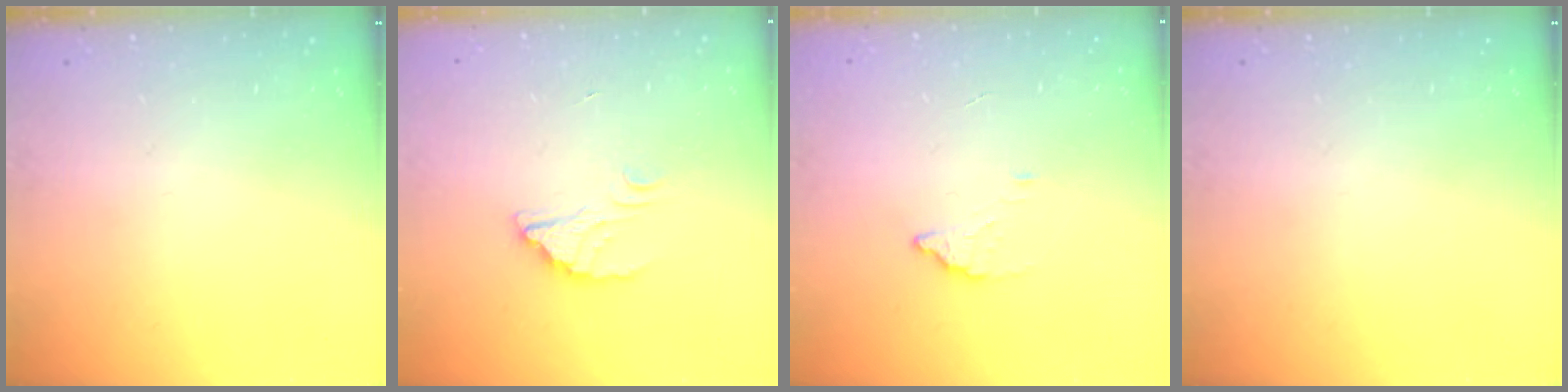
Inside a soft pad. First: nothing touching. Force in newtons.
{"total": 2.1, "press": 2.1, "slide": 0.2}
{"total": 2.1, "press": 2.1, "slide": 0.1}
{"total": 0.0}